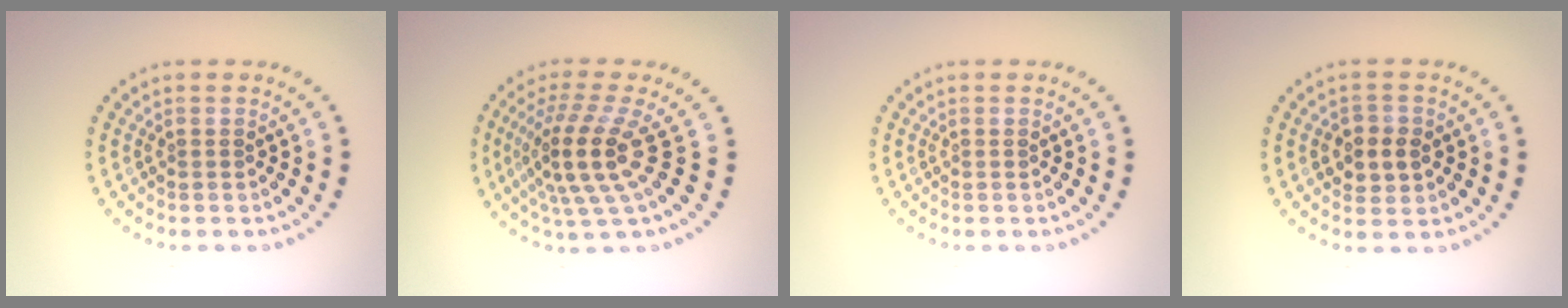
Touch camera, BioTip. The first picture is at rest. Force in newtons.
{"total": 5.1, "press": 3.6, "slide": 3.6}
{"total": 0.0}
{"total": 2.7, "press": 2.6, "slide": 0.5}